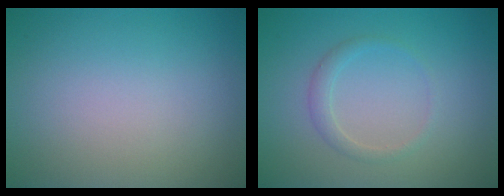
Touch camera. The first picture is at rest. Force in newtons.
{"total": 1.4, "press": 1.4, "slide": 0.1}